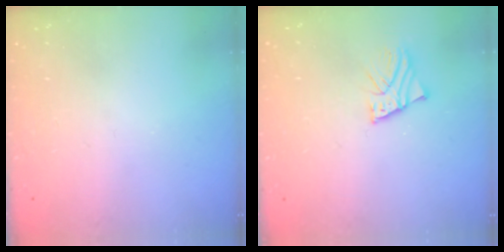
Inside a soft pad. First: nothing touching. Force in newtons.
{"total": 2.5, "press": 2.5, "slide": 0.1}